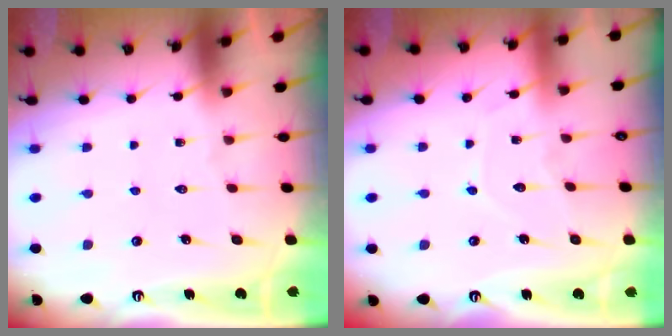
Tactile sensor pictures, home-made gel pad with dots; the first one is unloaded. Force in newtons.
{"total": 6.5, "press": 6.4, "slide": 0.6}